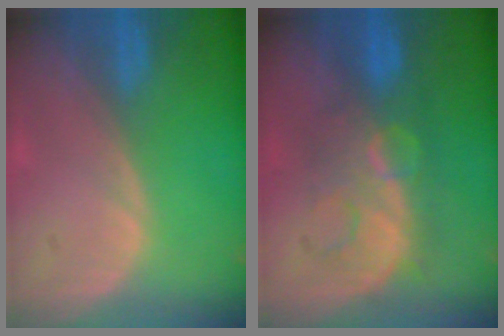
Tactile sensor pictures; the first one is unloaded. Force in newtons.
{"total": 8.0, "press": 7.9, "slide": 1.5}